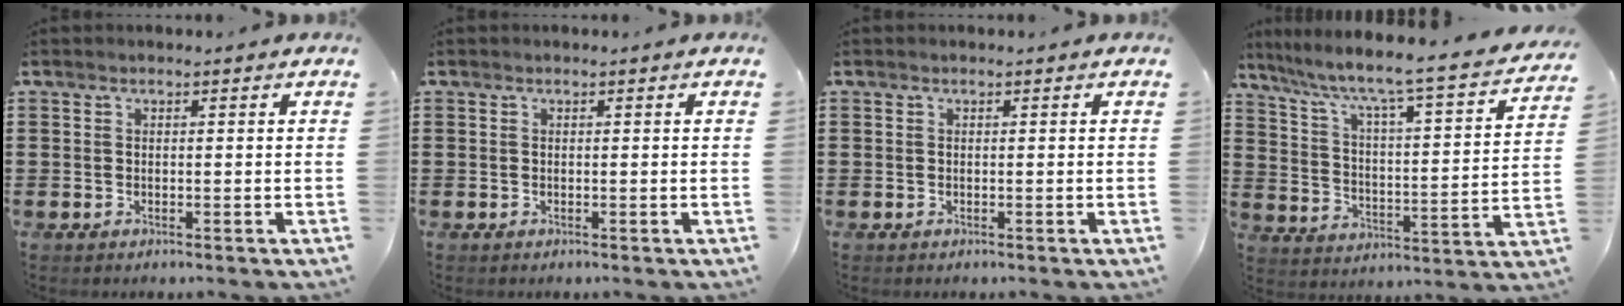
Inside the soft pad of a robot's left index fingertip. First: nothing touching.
{"total": 0.0}
{"total": 0.0}
{"total": 5.3, "force": [4.3, -0.1, 3.2], "torque": [-0.084, -0.048, 0.057]}